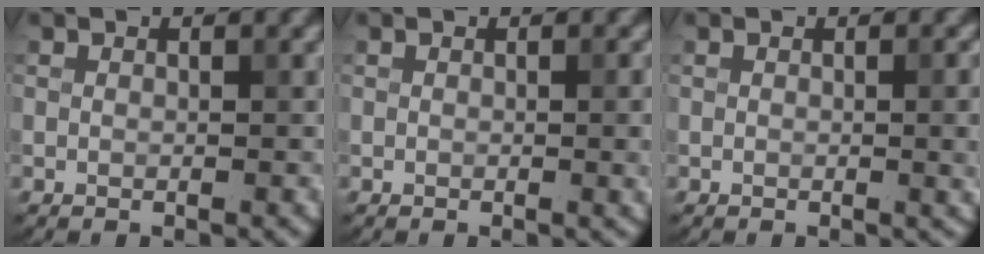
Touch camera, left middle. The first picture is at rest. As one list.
[{"total": 1.7, "force": [0.0, 0.5, 1.7], "torque": [-0.019, -0.002, -0.002]}, {"total": 2.4, "force": [0.0, 0.7, 2.3], "torque": [-0.023, -0.001, -0.003]}]